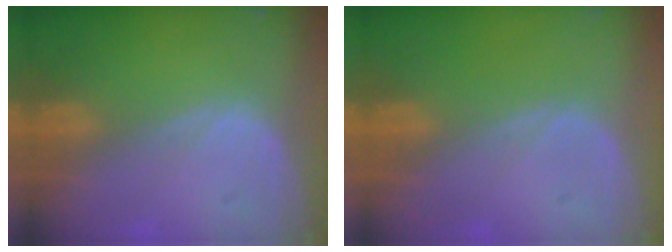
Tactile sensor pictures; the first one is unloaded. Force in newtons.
{"total": 0.0}